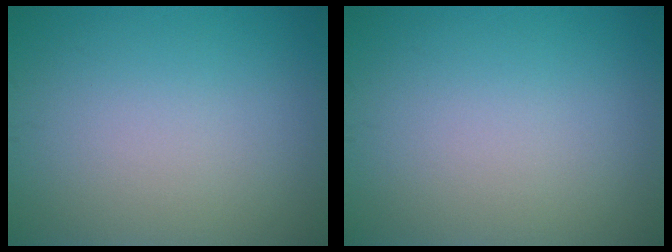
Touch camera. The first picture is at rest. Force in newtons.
{"total": 0.0}